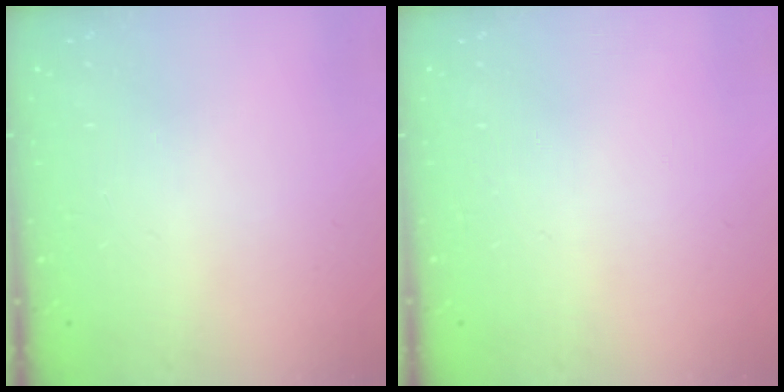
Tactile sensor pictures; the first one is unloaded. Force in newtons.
{"total": 0.0}